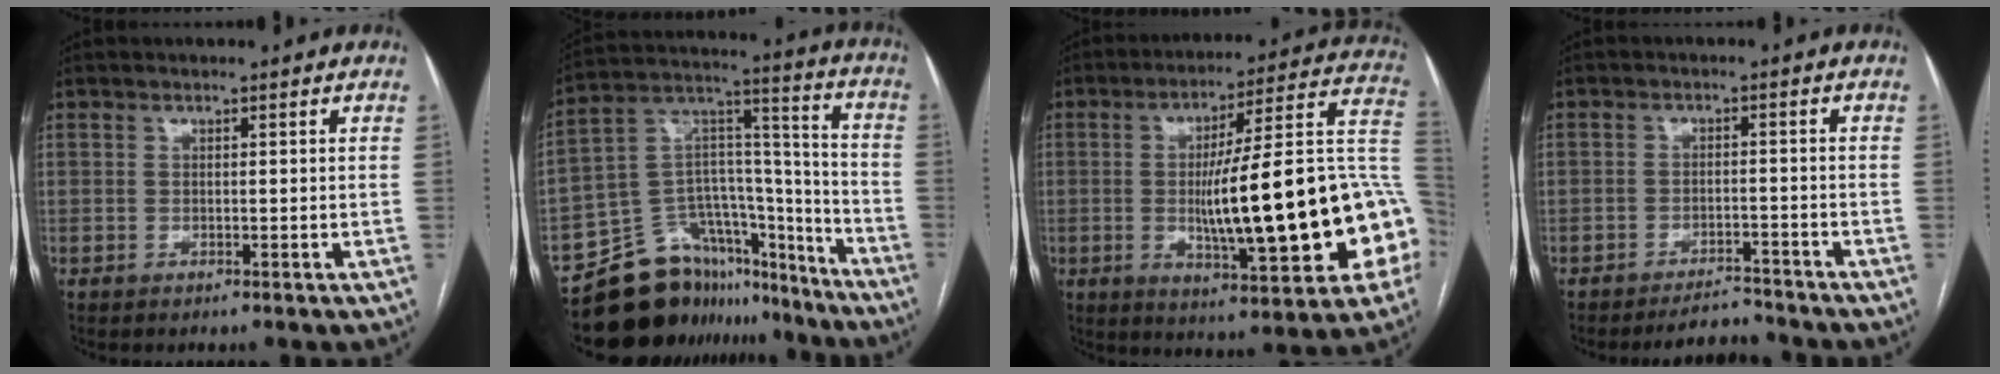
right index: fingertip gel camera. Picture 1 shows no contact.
{"total": 20.7, "force": [-17.3, 9.7, 6.2], "torque": [-0.106, 0.073, -0.271]}
{"total": 26.8, "force": [-3.4, 3.3, 26.3], "torque": [-0.313, 0.018, -0.050]}
{"total": 4.1, "force": [-4.1, 0.8, 0.1], "torque": [0.004, -0.001, -0.063]}